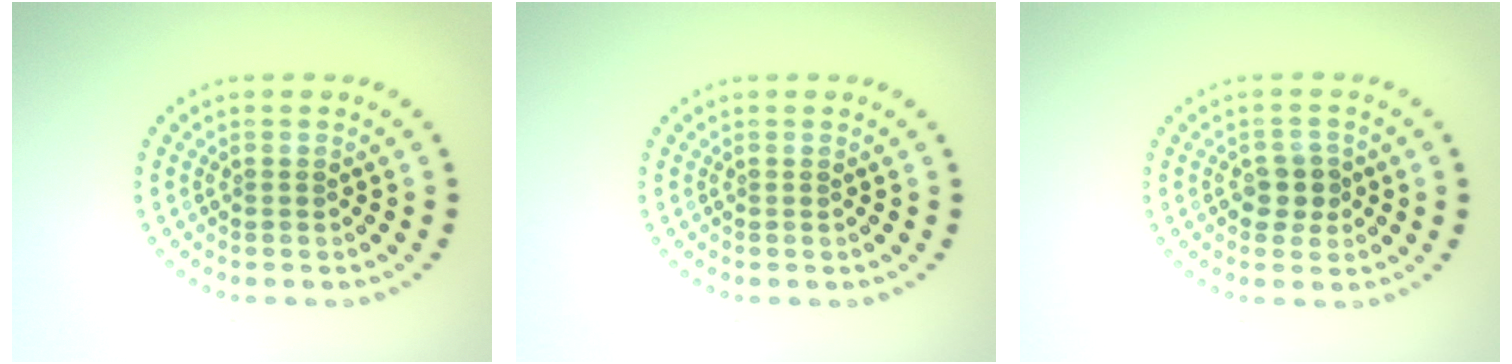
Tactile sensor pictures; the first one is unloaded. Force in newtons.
{"total": 0.0}
{"total": 1.9, "press": 1.8, "slide": 0.7}